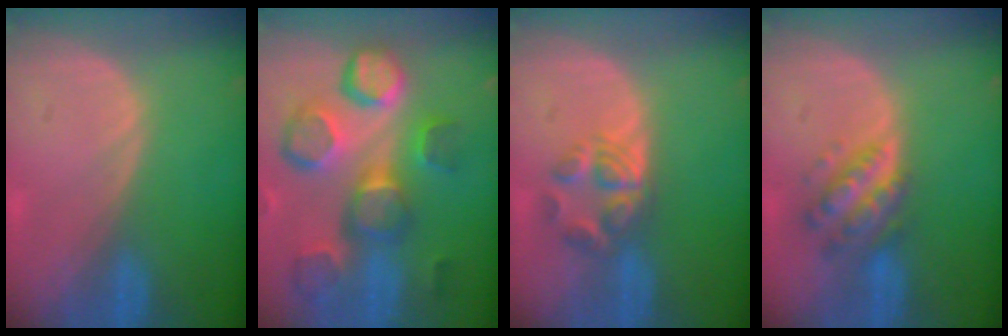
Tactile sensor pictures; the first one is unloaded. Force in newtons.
{"total": 12.7, "press": 11.2, "slide": 6.0}
{"total": 5.8, "press": 4.9, "slide": 3.0}
{"total": 6.1, "press": 6.1, "slide": 0.4}